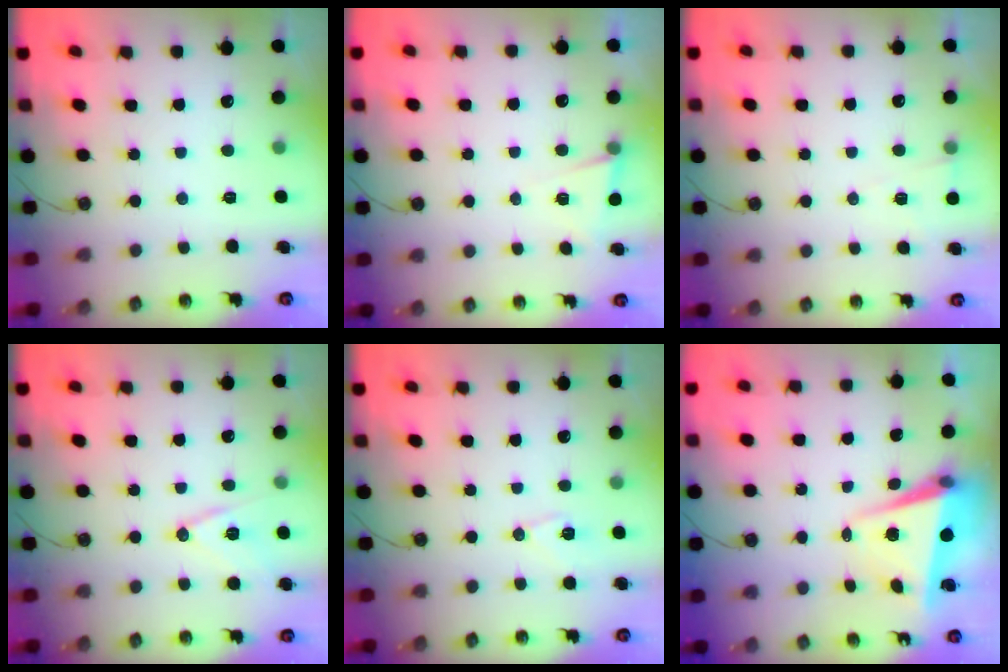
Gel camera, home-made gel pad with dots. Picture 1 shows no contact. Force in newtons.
{"total": 3.0, "press": 2.7, "slide": 1.2}
{"total": 4.9, "press": 3.8, "slide": 3.2}
{"total": 11.8, "press": 11.3, "slide": 3.2}
{"total": 7.6, "press": 7.6, "slide": 0.4}
{"total": 6.0, "press": 5.9, "slide": 1.3}